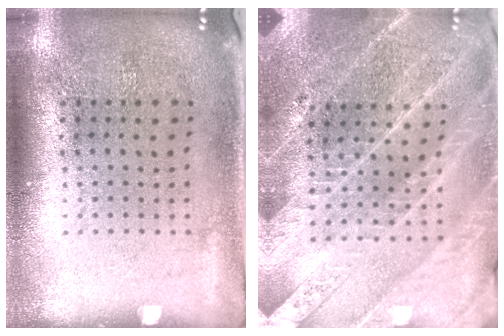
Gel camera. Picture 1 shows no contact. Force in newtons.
{"total": 3.8, "press": 3.5, "slide": 1.4}